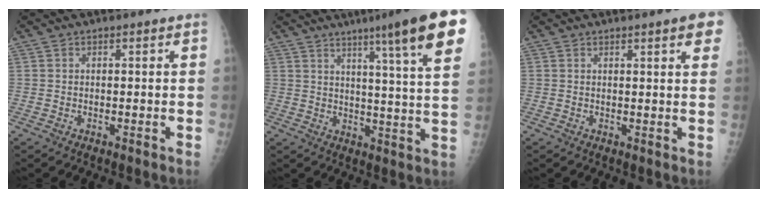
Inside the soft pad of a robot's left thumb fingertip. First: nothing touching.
{"total": 18.7, "force": [10.9, 0.9, 15.2], "torque": [-0.193, -0.039, 0.133]}
{"total": 5.3, "force": [2.9, 0.8, 4.4], "torque": [-0.038, -0.001, 0.031]}